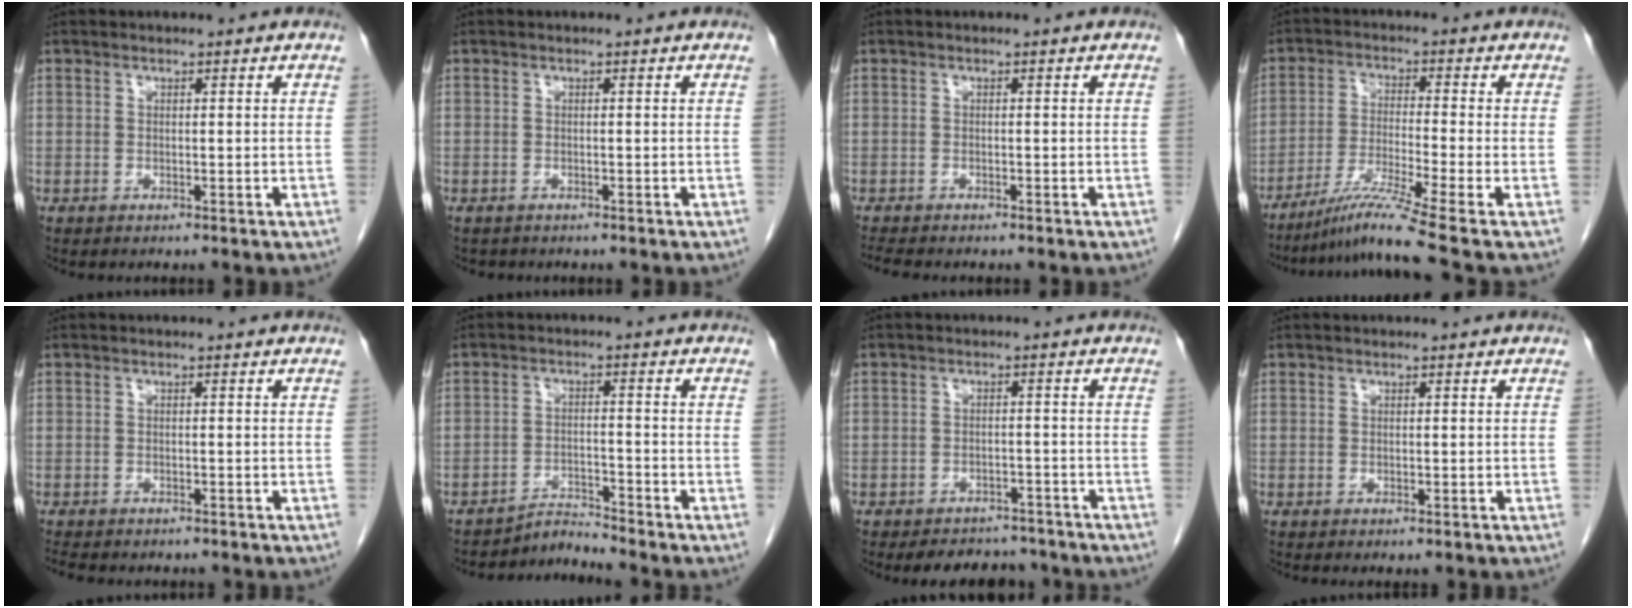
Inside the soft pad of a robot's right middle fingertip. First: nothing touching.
{"total": 0.7, "force": [-0.6, 0.4, 0.0], "torque": [-0.013, -0.001, -0.008]}
{"total": 2.2, "force": [-2.0, 0.3, 0.9], "torque": [-0.021, -0.007, -0.028]}
{"total": 9.0, "force": [-6.8, -2.9, 5.2], "torque": [-0.096, -0.029, -0.125]}
{"total": 3.8, "force": [-3.2, 1.3, 1.5], "torque": [-0.029, -0.010, -0.042]}
{"total": 3.7, "force": [-3.3, -1.2, -1.2], "torque": [0.026, -0.006, -0.053]}
{"total": 7.1, "force": [-6.3, 2.9, 1.1], "torque": [-0.006, 0.000, -0.081]}
{"total": 0.0}